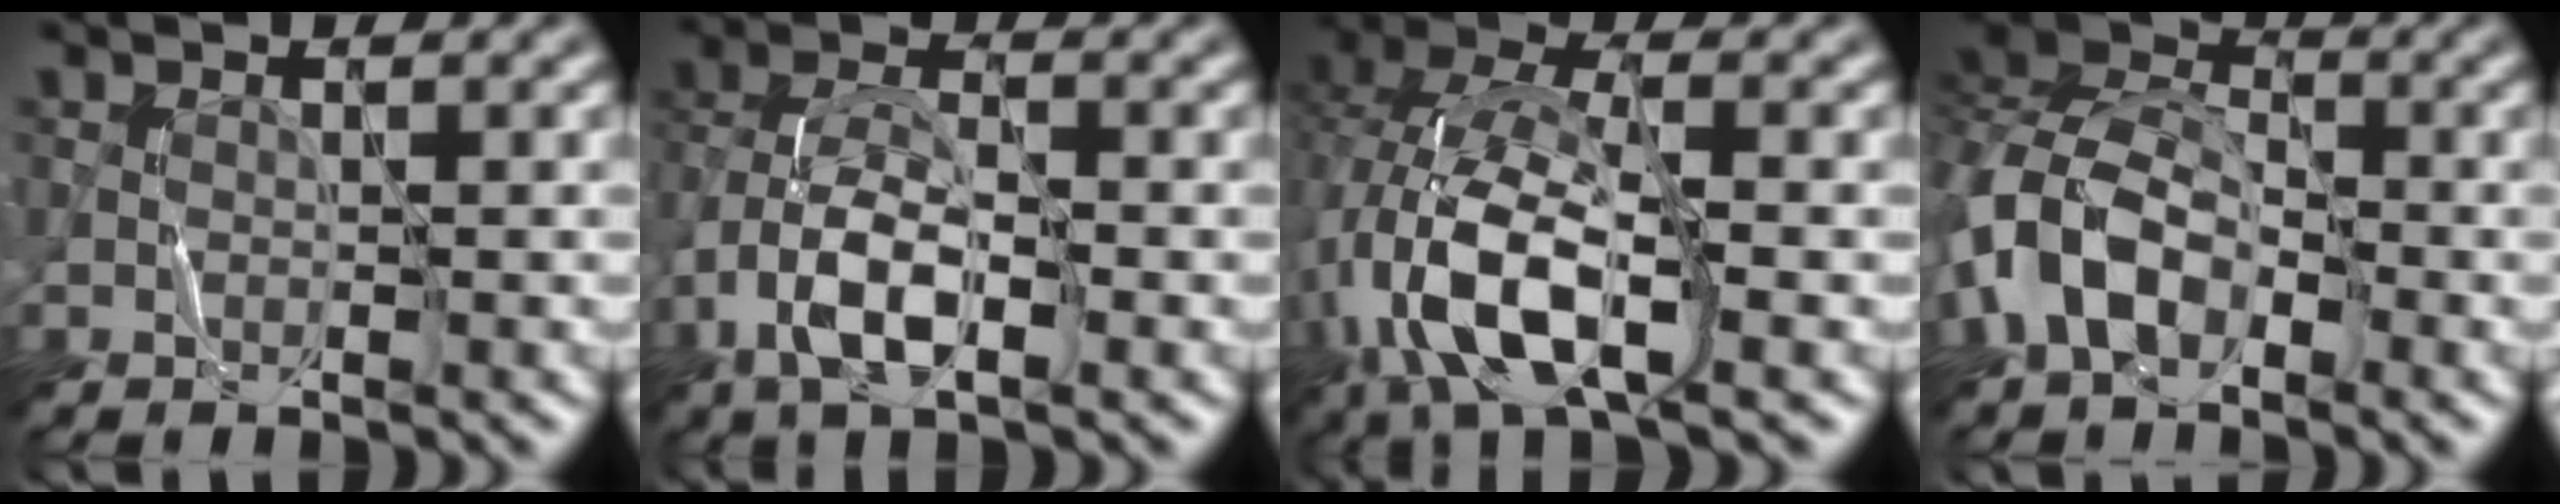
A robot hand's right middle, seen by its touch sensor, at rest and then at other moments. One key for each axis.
{"total": 6.1, "fx": -2.8, "fy": 2.7, "fz": 4.7, "tx": -0.097, "ty": 0.003, "tz": -0.060}
{"total": 10.3, "fx": -3.4, "fy": 4.5, "fz": 8.6, "tx": -0.187, "ty": 0.004, "tz": -0.073}
{"total": 7.7, "fx": -3.2, "fy": 4.9, "fz": 5.0, "tx": -0.116, "ty": 0.007, "tz": -0.080}